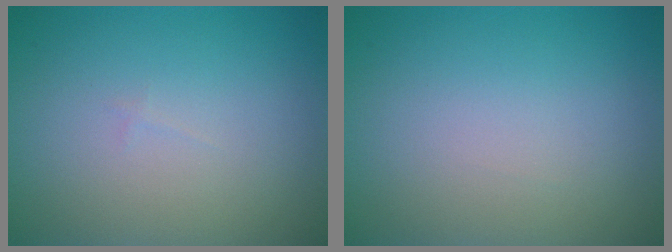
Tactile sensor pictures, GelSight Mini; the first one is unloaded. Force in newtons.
{"total": 0.0}